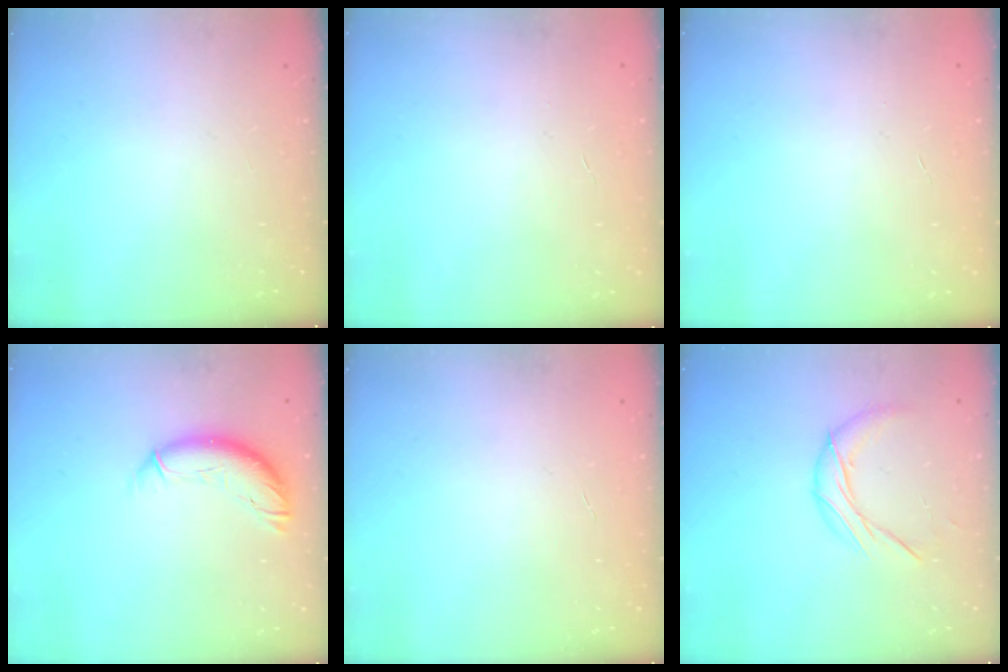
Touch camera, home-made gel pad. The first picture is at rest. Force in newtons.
{"total": 0.0}
{"total": 0.0}
{"total": 10.3, "press": 10.3, "slide": 0.9}
{"total": 0.0}
{"total": 9.2, "press": 9.2, "slide": 0.4}